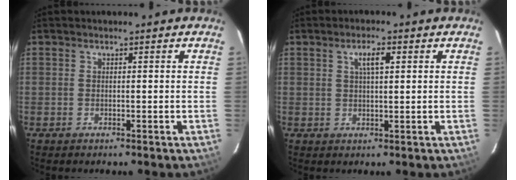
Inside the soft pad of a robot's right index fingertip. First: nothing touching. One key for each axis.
{"total": 3.4, "fx": 1.3, "fy": 0.9, "fz": 3.0, "tx": -0.054, "ty": 0.007, "tz": 0.022}